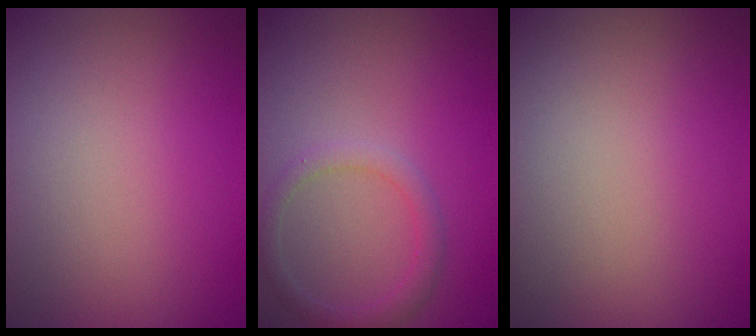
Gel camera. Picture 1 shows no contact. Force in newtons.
{"total": 1.8, "press": 1.8, "slide": 0.1}
{"total": 0.0}